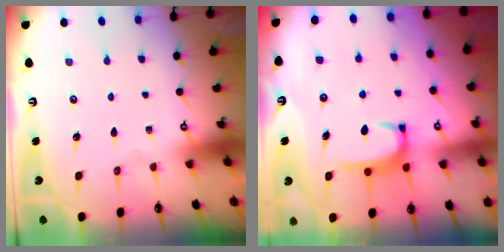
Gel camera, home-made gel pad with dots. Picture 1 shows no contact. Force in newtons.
{"total": 3.3, "press": 3.3, "slide": 0.4}